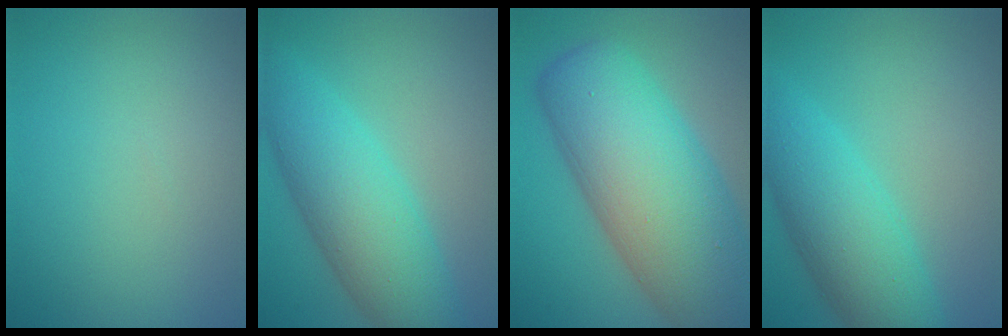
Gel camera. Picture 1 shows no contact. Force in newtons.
{"total": 8.0, "press": 8.0, "slide": 0.1}
{"total": 15.2, "press": 15.1, "slide": 0.6}
{"total": 7.1, "press": 7.1, "slide": 0.3}